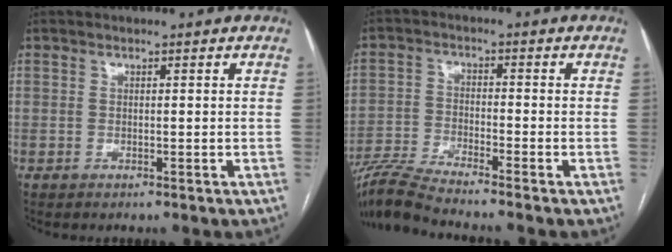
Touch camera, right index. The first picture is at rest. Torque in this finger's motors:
{"motor_torque": [-0.17, -0.51, 0.01, 0.03]}